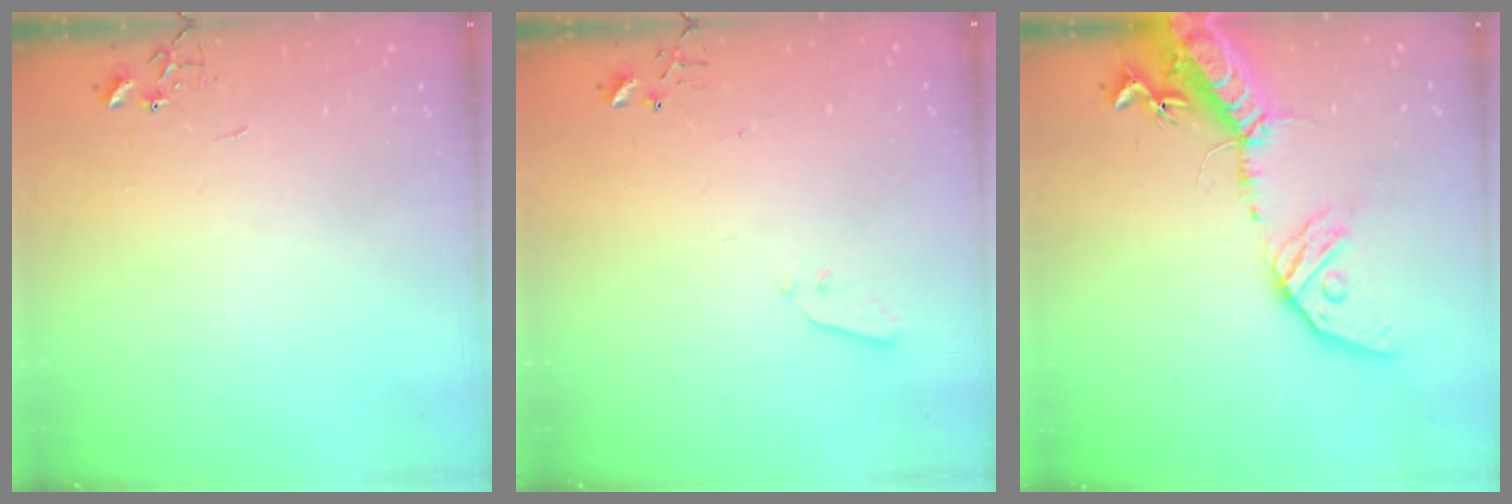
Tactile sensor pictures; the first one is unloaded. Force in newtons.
{"total": 2.9, "press": 2.8, "slide": 0.8}
{"total": 20.5, "press": 20.0, "slide": 4.4}